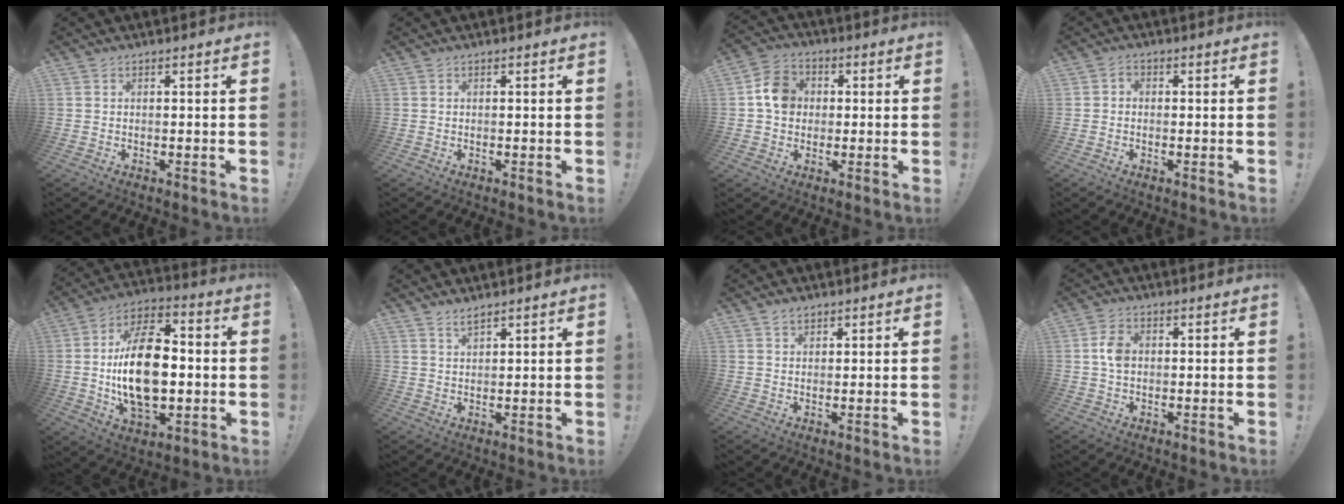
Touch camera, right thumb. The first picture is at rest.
{"total": 0.0}
{"total": 8.8, "force": [1.0, 7.6, 4.4], "torque": [-0.051, 0.014, 0.022]}
{"total": 1.6, "force": [-0.7, 1.2, 0.9], "torque": [-0.015, 0.007, -0.014]}
{"total": 21.9, "force": [-1.2, 12.9, 17.6], "torque": [-0.316, 0.002, -0.021]}
{"total": 2.5, "force": [2.3, 0.6, 0.9], "torque": [-0.006, -0.018, 0.039]}
{"total": 2.2, "force": [1.6, 1.2, 0.7], "torque": [-0.002, -0.009, 0.028]}
{"total": 4.9, "force": [0.4, 3.4, 3.5], "torque": [-0.048, 0.004, 0.007]}